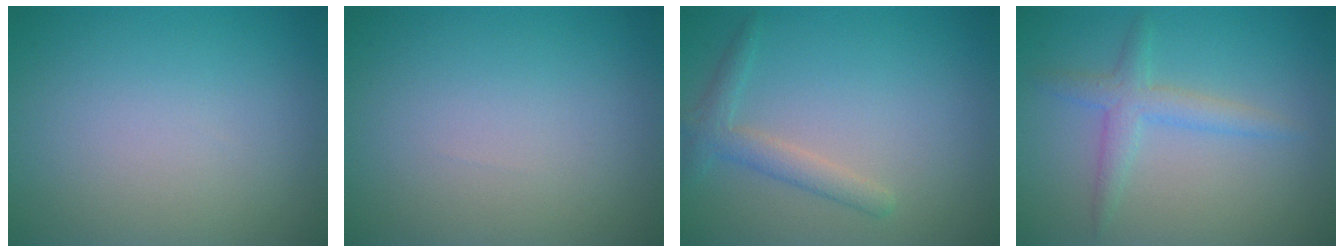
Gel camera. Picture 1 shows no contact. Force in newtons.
{"total": 0.0}
{"total": 2.2, "press": 2.2, "slide": 0.1}
{"total": 1.8, "press": 1.8, "slide": 0.1}